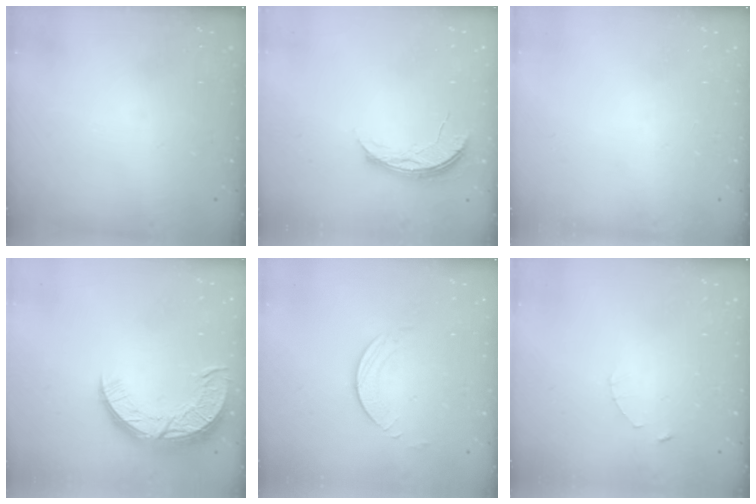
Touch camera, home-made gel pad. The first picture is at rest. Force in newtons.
{"total": 5.6, "press": 5.6, "slide": 0.5}
{"total": 0.0}
{"total": 12.8, "press": 12.7, "slide": 0.9}
{"total": 2.8, "press": 2.8, "slide": 0.2}
{"total": 1.0, "press": 1.0, "slide": 0.2}